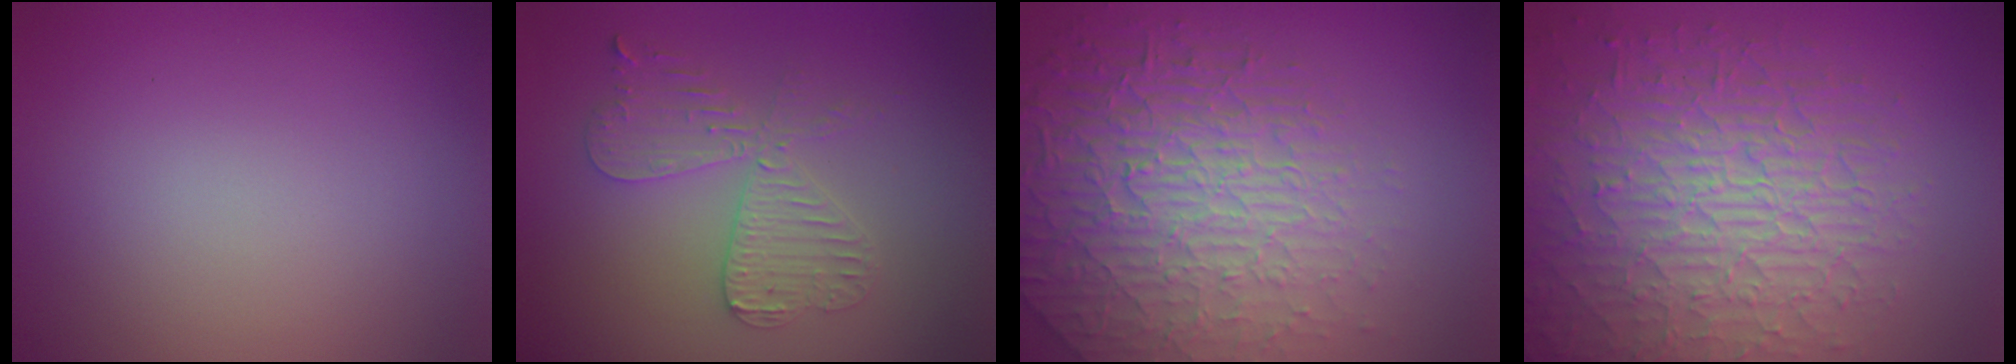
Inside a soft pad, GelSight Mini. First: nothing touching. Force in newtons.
{"total": 4.3, "press": 3.7, "slide": 2.1}
{"total": 7.6, "press": 5.8, "slide": 5.0}
{"total": 8.9, "press": 6.2, "slide": 6.3}